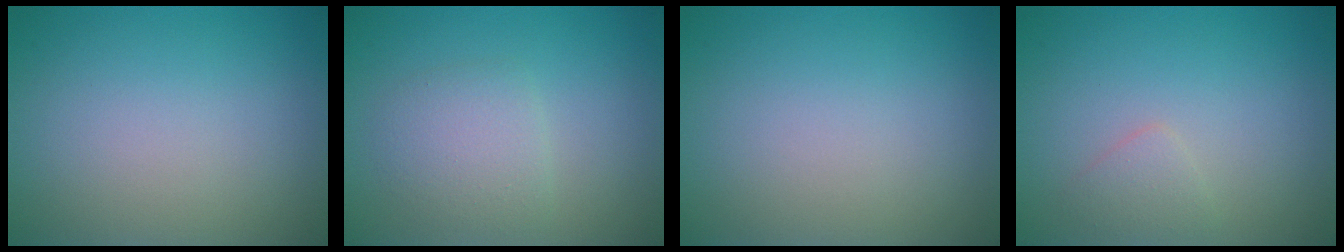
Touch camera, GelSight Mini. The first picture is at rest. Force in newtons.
{"total": 2.6, "press": 2.6, "slide": 0.1}
{"total": 0.0}
{"total": 1.2, "press": 1.2, "slide": 0.0}